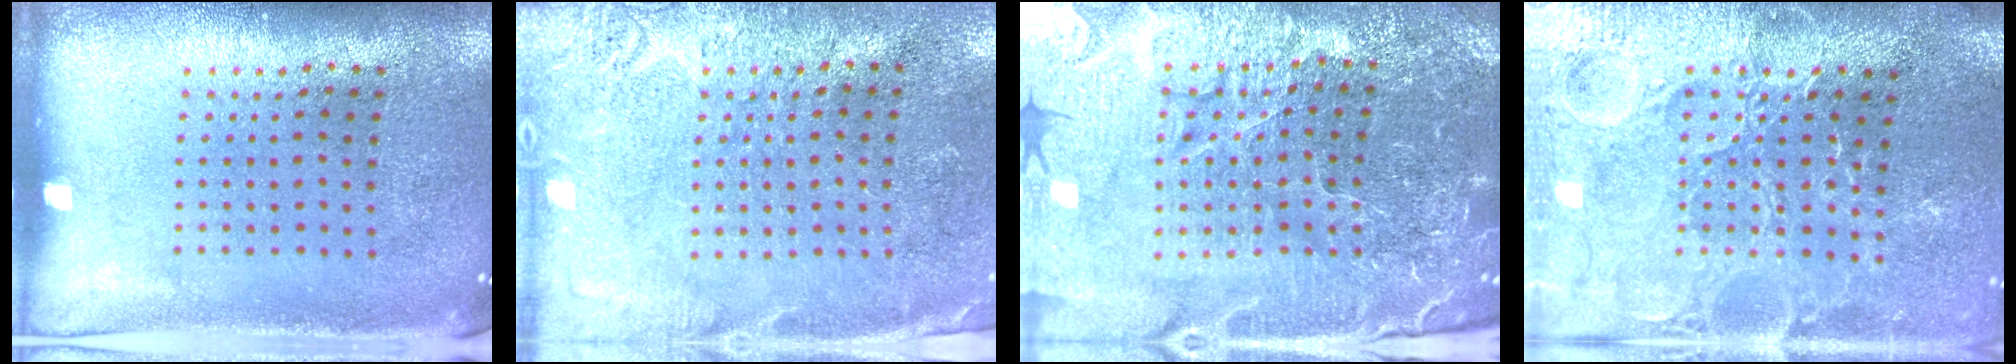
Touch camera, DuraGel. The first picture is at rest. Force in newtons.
{"total": 2.8, "press": 2.6, "slide": 0.9}
{"total": 5.3, "press": 5.0, "slide": 1.8}
{"total": 3.7, "press": 3.6, "slide": 0.8}